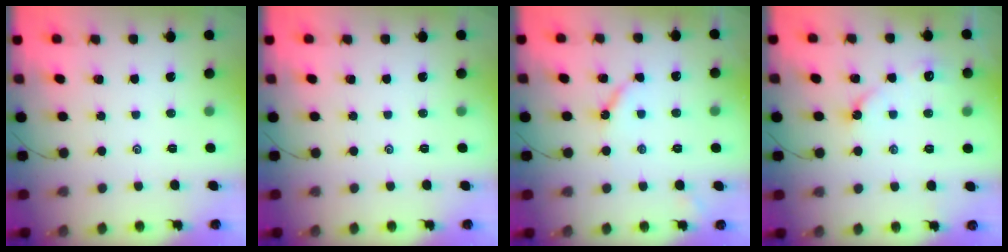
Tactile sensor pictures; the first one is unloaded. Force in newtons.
{"total": 0.0}
{"total": 5.5, "press": 5.5, "slide": 0.5}
{"total": 4.2, "press": 4.2, "slide": 0.6}